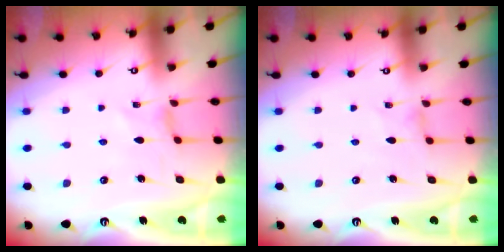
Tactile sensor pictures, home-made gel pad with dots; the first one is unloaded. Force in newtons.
{"total": 0.0}